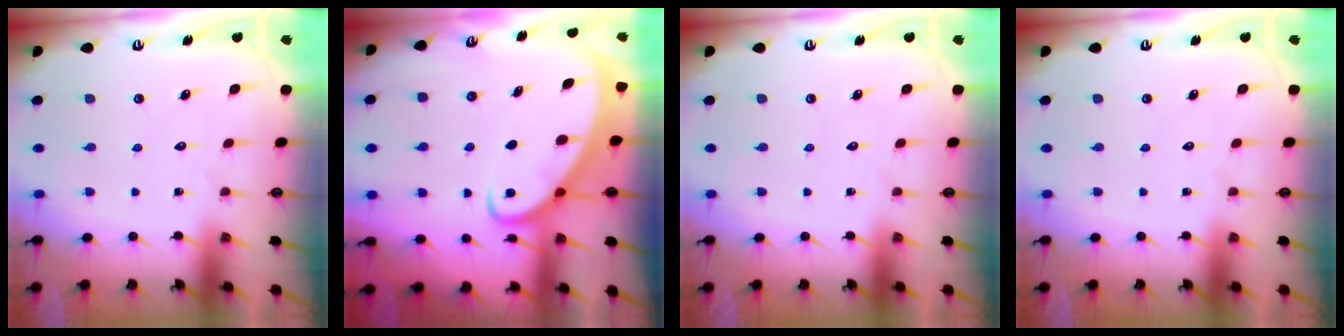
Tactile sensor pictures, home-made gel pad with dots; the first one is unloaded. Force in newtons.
{"total": 4.0, "press": 3.9, "slide": 0.6}
{"total": 0.0}
{"total": 0.0}